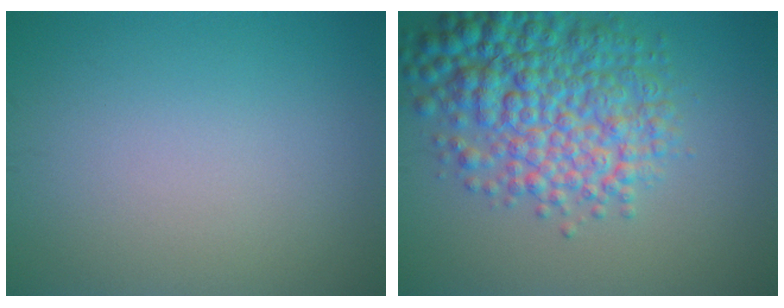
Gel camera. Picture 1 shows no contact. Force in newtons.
{"total": 8.2, "press": 8.2, "slide": 0.2}